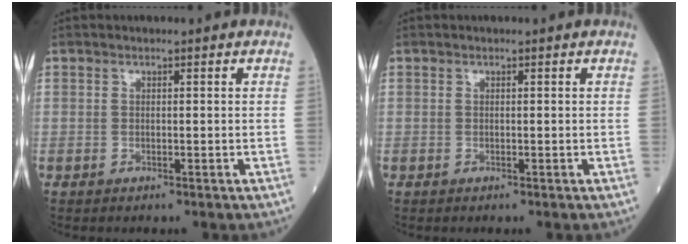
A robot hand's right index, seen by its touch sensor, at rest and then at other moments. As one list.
[{"total": 0.0}]